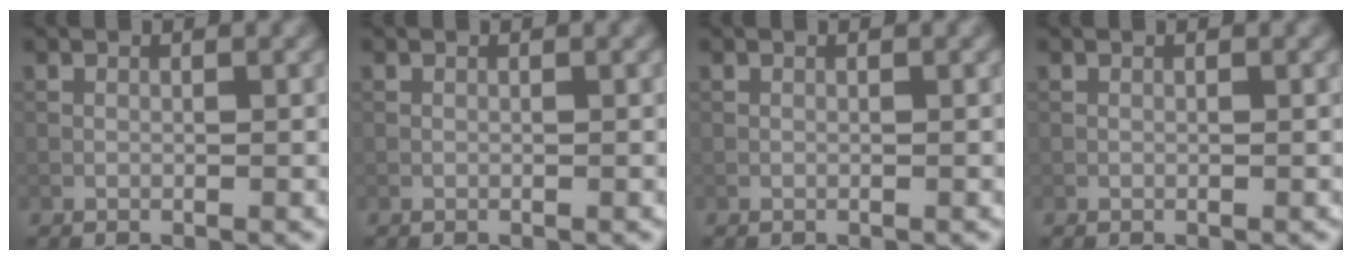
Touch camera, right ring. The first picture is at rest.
{"total": 0.0}
{"total": 0.0}
{"total": 0.0}